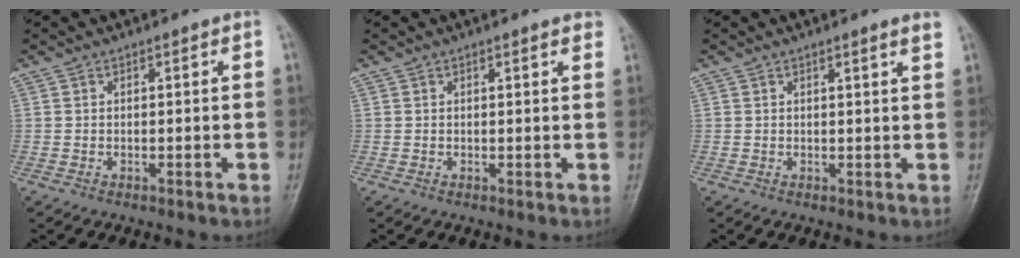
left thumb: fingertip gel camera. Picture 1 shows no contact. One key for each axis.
{"total": 2.0, "fx": 1.5, "fy": 0.4, "fz": 1.2, "tx": -0.008, "ty": 0.001, "tz": 0.014}
{"total": 2.3, "fx": 1.7, "fy": -0.1, "fz": 1.7, "tx": -0.020, "ty": -0.004, "tz": 0.021}